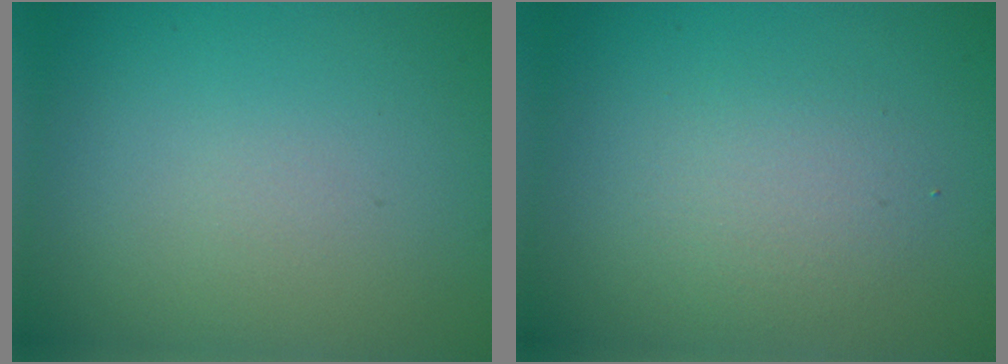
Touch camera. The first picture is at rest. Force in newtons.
{"total": 2.2, "press": 2.2, "slide": 0.1}